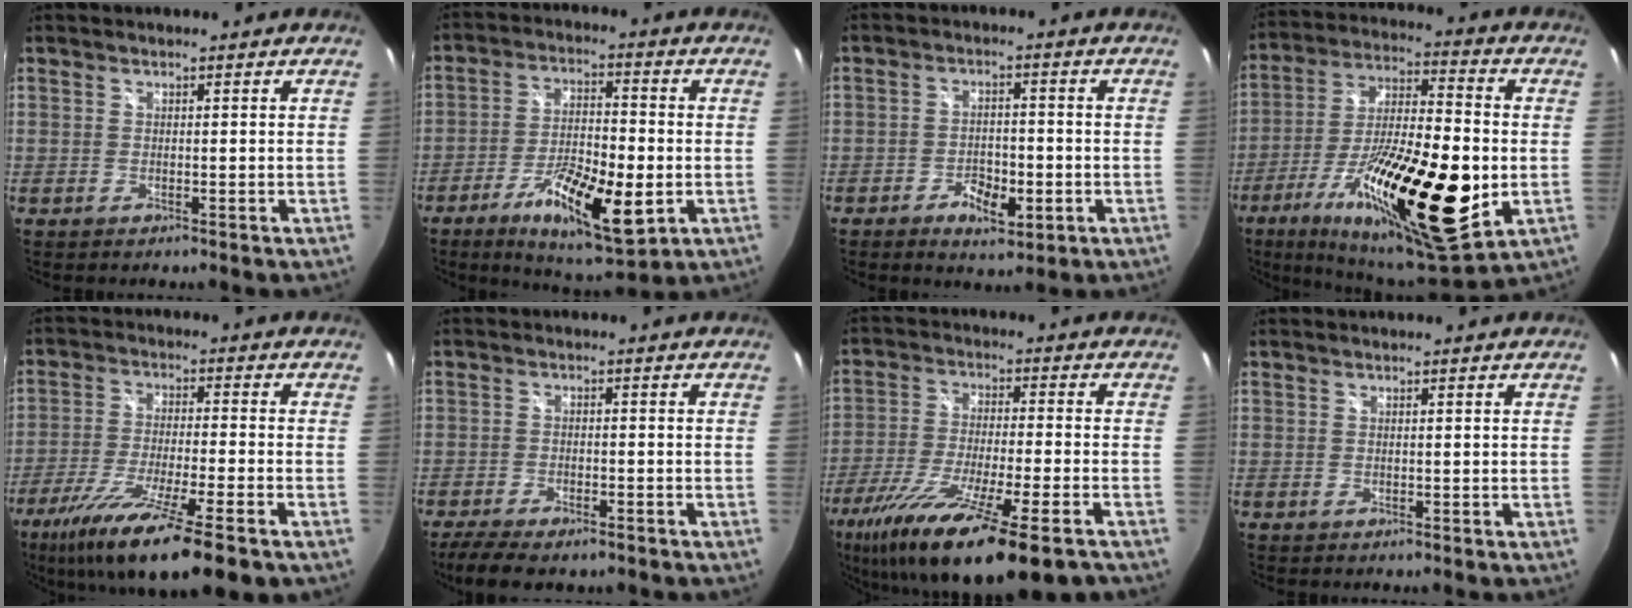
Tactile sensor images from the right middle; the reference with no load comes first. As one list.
[{"total": 14.7, "force": [-5.8, 4.5, 12.7], "torque": [-0.247, -0.022, -0.095]}, {"total": 6.5, "force": [-2.9, 3.3, 4.8], "torque": [-0.102, -0.004, -0.043]}, {"total": 27.6, "force": [-8.8, 8.7, 24.7], "torque": [-0.437, -0.040, -0.136]}, {"total": 17.1, "force": [-11.1, 2.0, 12.9], "torque": [-0.251, -0.055, -0.192]}, {"total": 9.1, "force": [-6.9, 2.8, 5.2], "torque": [-0.124, -0.028, -0.113]}, {"total": 21.6, "force": [-14.4, 3.3, 15.7], "torque": [-0.295, -0.062, -0.245]}, {"total": 0.0}]